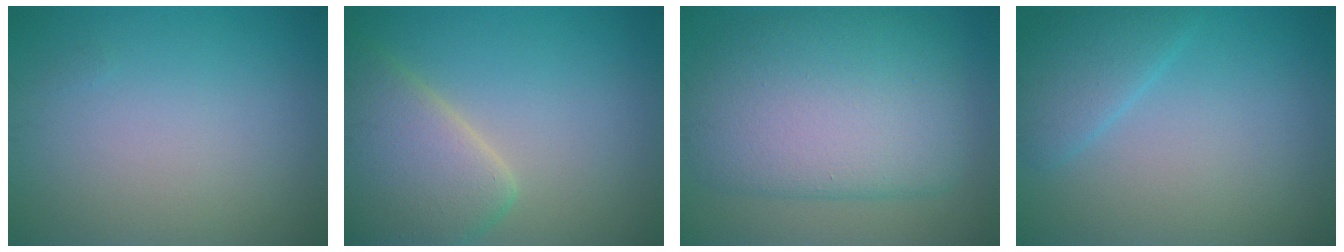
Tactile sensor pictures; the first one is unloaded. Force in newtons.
{"total": 6.9, "press": 6.8, "slide": 0.4}
{"total": 10.1, "press": 10.0, "slide": 0.7}
{"total": 2.8, "press": 2.8, "slide": 0.1}